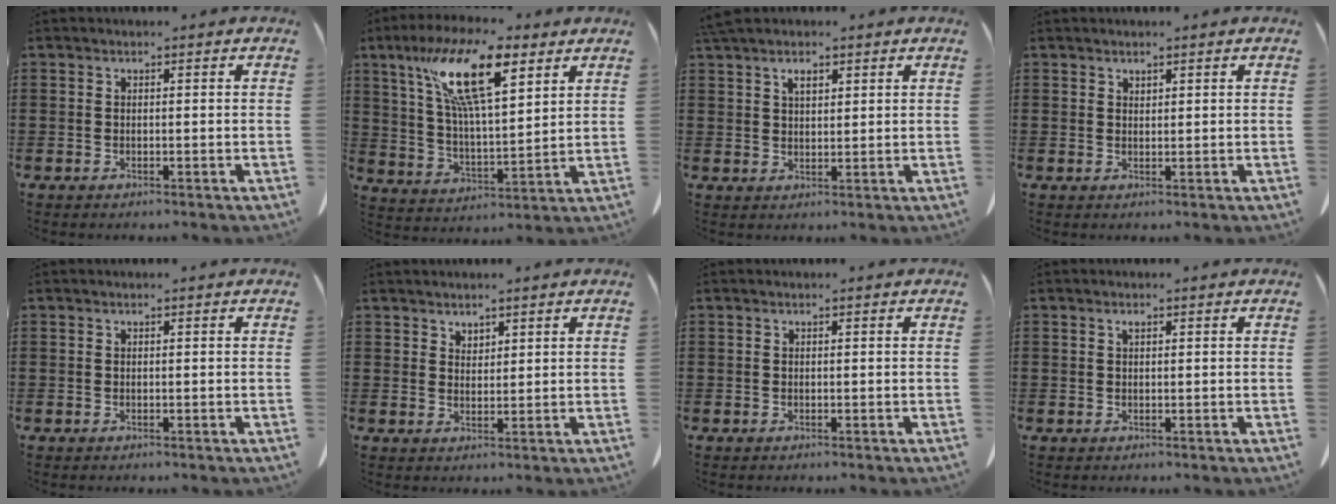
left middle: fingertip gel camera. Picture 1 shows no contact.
{"total": 14.7, "force": [8.4, 4.3, 11.3], "torque": [-0.239, -0.012, 0.145]}
{"total": 2.7, "force": [1.8, 1.0, 1.7], "torque": [-0.030, -0.001, 0.032]}
{"total": 1.1, "force": [1.1, 0.2, 0.2], "torque": [-0.005, -0.002, 0.021]}
{"total": 0.0}
{"total": 1.9, "force": [1.8, 0.6, 0.1], "torque": [-0.005, -0.001, 0.037]}
{"total": 0.0}
{"total": 0.6, "force": [0.4, 0.3, 0.4], "torque": [-0.010, -0.002, 0.008]}